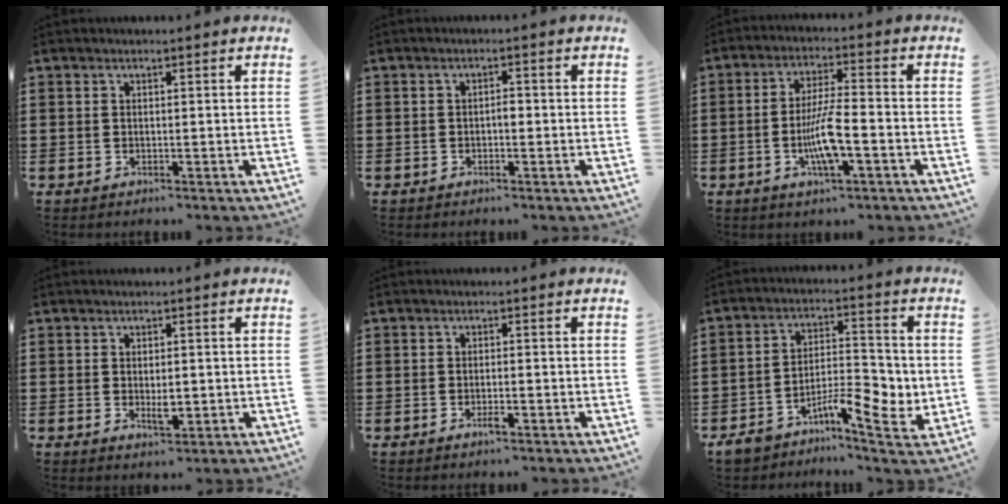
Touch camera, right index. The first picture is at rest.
{"total": 1.4, "force": [-0.4, 0.6, 1.2], "torque": [-0.023, 0.000, -0.008]}
{"total": 7.4, "force": [-2.4, 1.5, 6.8], "torque": [-0.140, -0.007, -0.048]}
{"total": 2.4, "force": [-0.1, 1.0, 2.2], "torque": [-0.033, -0.003, -0.003]}
{"total": 1.6, "force": [-0.8, 0.4, 1.3], "torque": [-0.023, -0.002, -0.014]}
{"total": 9.2, "force": [-4.1, 3.7, 7.3], "torque": [-0.099, 0.011, -0.068]}